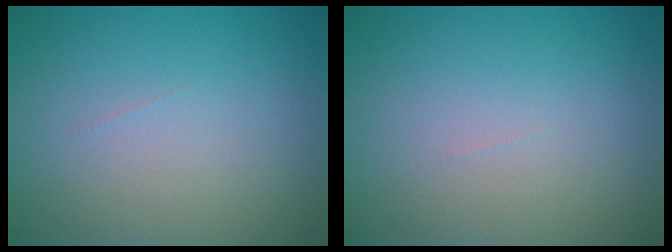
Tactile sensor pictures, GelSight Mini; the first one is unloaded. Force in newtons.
{"total": 0.0}